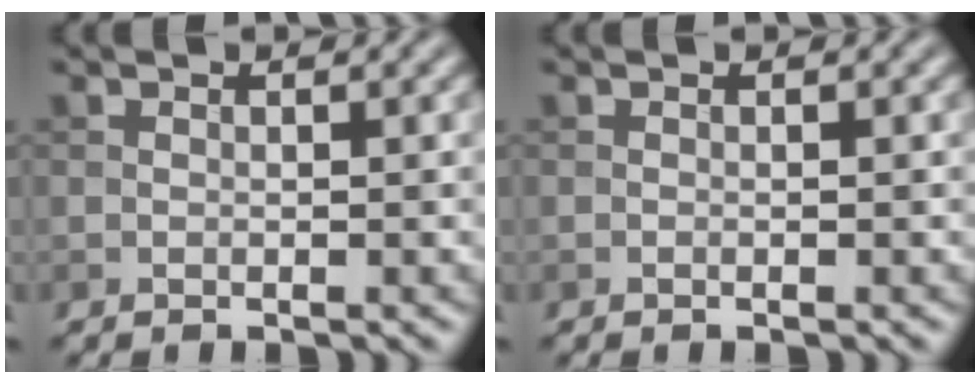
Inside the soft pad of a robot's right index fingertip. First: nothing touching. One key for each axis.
{"total": 0.0}